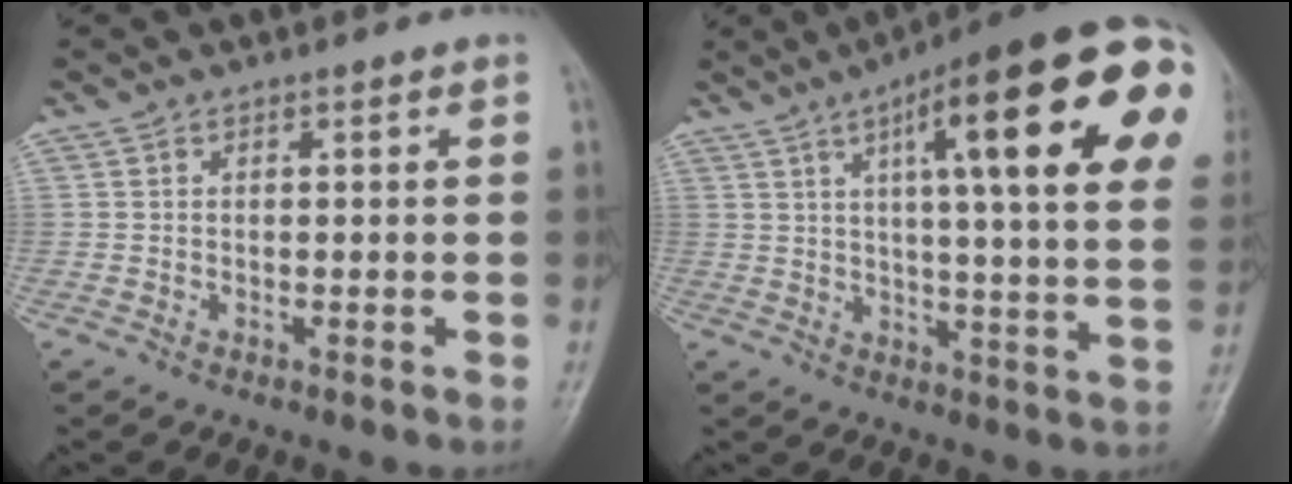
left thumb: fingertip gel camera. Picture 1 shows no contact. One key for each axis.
{"total": 26.7, "fx": 9.4, "fy": 5.5, "fz": 24.4, "tx": -0.296, "ty": 0.007, "tz": 0.126}